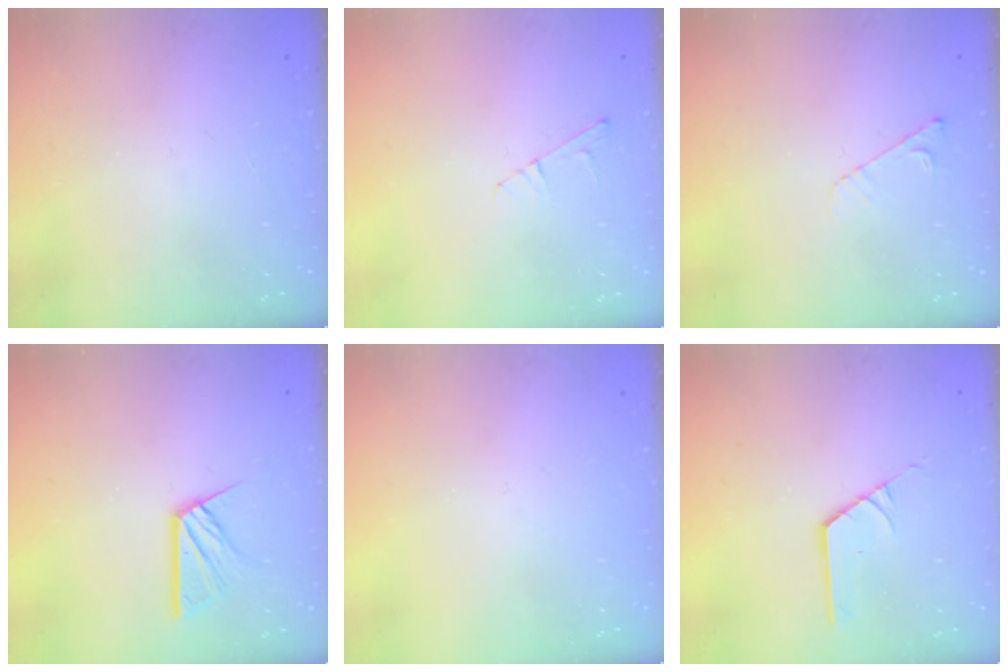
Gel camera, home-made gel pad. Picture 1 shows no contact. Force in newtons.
{"total": 4.7, "press": 4.7, "slide": 0.5}
{"total": 4.5, "press": 4.4, "slide": 0.7}
{"total": 10.1, "press": 10.0, "slide": 1.0}
{"total": 0.0}
{"total": 2.2, "press": 2.2, "slide": 0.1}